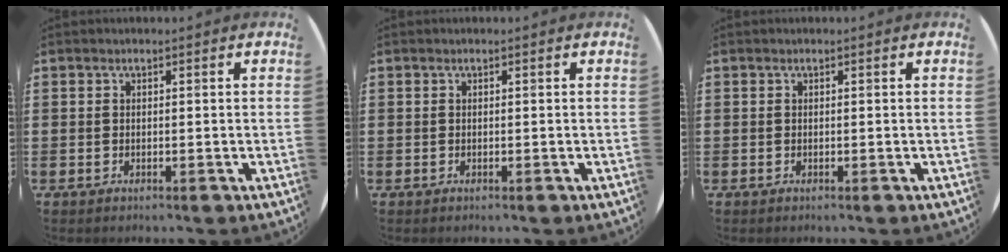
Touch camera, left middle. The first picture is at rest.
{"total": 0.0}
{"total": 0.0}